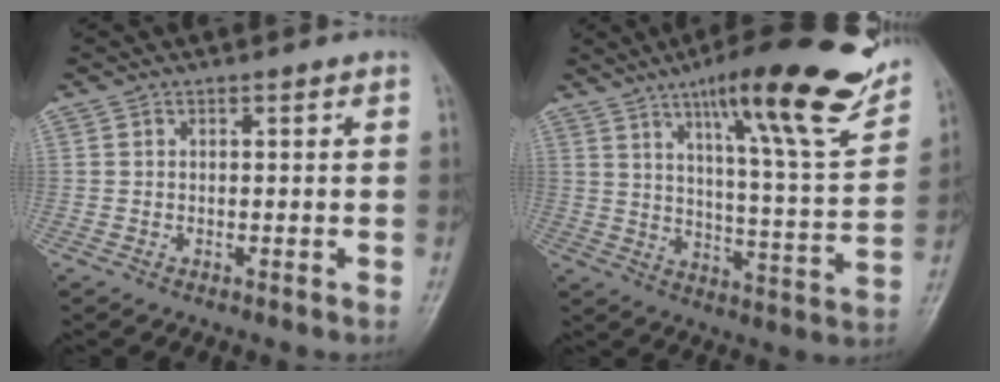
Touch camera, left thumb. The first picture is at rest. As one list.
[{"total": 23.0, "force": [14.6, 3.9, 17.4], "torque": [-0.224, -0.058, 0.217]}]